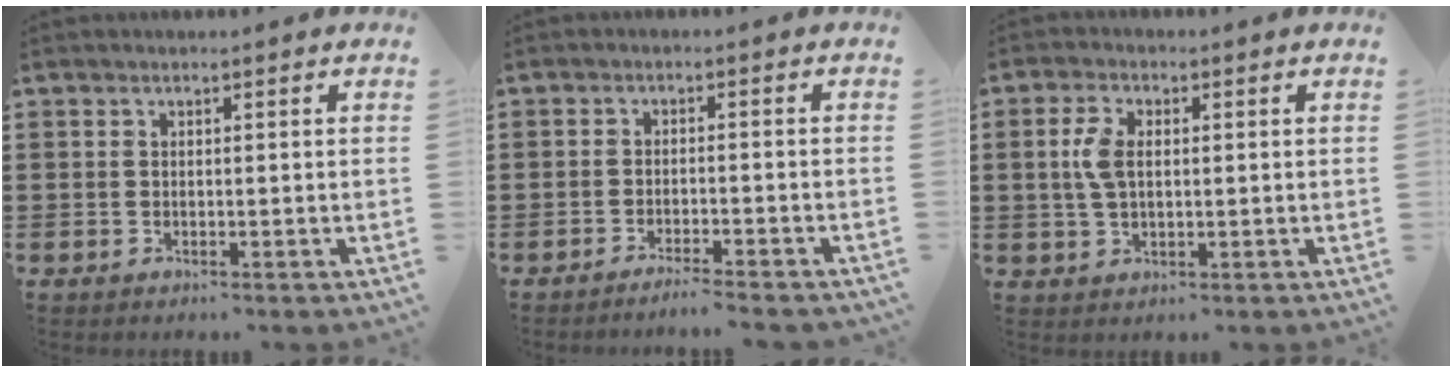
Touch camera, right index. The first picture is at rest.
{"total": 2.5, "force": [-2.4, -0.4, 0.7], "torque": [-0.014, 0.000, -0.048]}
{"total": 4.4, "force": [0.6, 2.5, 3.7], "torque": [-0.086, 0.009, 0.006]}